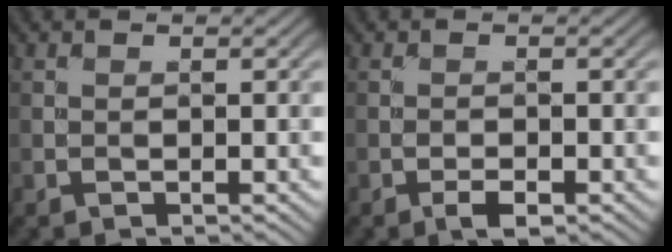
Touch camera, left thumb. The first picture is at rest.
{"total": 1.9, "force": [-1.1, 0.7, 1.4], "torque": [-0.023, 0.002, -0.023]}